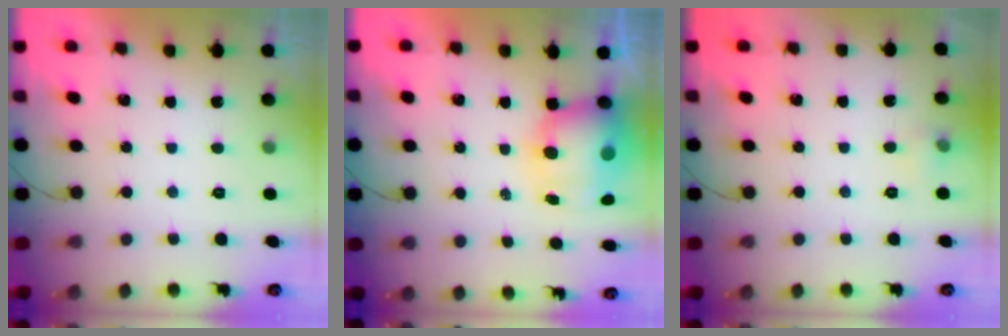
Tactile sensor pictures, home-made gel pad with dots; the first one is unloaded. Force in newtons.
{"total": 10.8, "press": 10.5, "slide": 2.1}
{"total": 8.2, "press": 4.1, "slide": 7.1}